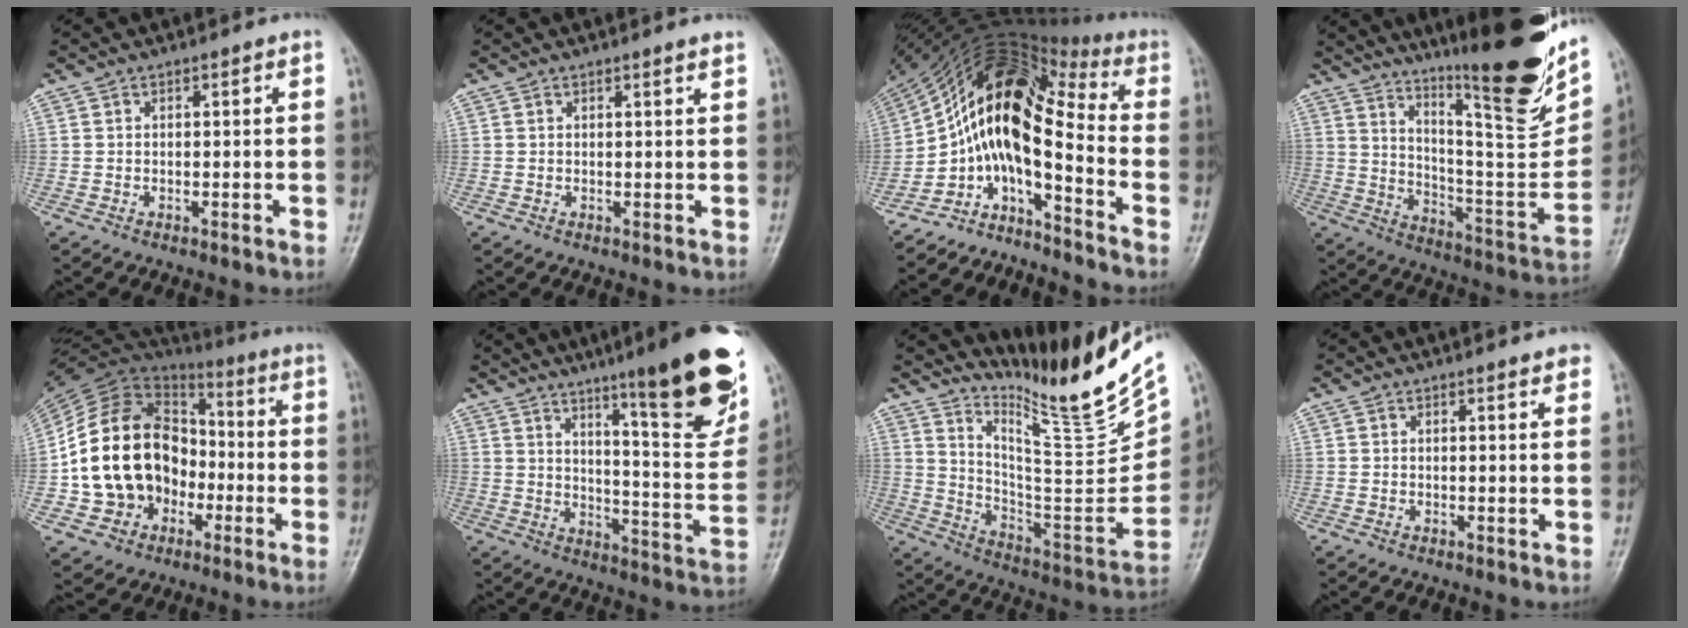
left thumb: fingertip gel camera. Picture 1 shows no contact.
{"total": 1.1, "force": [1.0, -0.1, 0.6], "torque": [-0.007, -0.006, 0.014]}
{"total": 14.8, "force": [-5.5, 5.9, 12.4], "torque": [-0.214, 0.109, -0.107]}
{"total": 26.9, "force": [18.4, 4.0, 19.2], "torque": [-0.270, -0.104, 0.289]}
{"total": 21.0, "force": [-3.6, 16.8, 12.2], "torque": [-0.205, 0.046, -0.057]}
{"total": 23.3, "force": [14.3, 3.4, 18.1], "torque": [-0.219, -0.075, 0.209]}
{"total": 20.2, "force": [16.6, 0.6, 11.6], "torque": [-0.164, -0.145, 0.274]}
{"total": 2.3, "force": [2.0, 0.4, 1.1], "torque": [-0.009, -0.006, 0.018]}